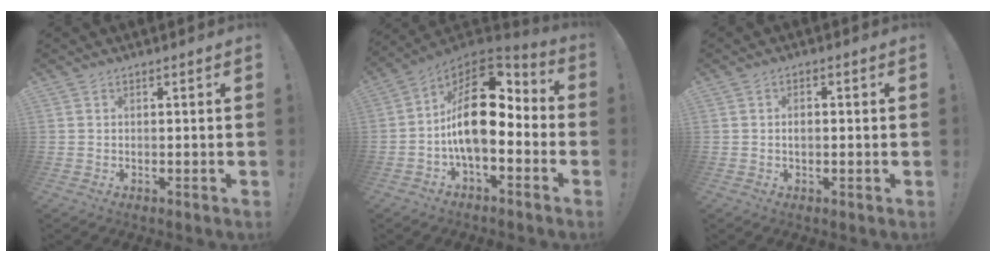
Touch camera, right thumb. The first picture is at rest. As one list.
[{"total": 18.2, "force": [0.8, 9.2, 15.7], "torque": [-0.261, 0.007, 0.017]}, {"total": 1.3, "force": [-0.5, 0.5, 1.1], "torque": [-0.024, 0.006, -0.009]}]